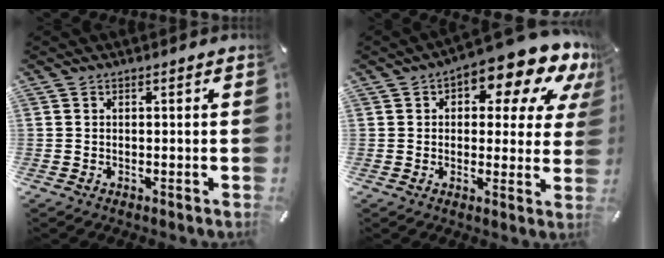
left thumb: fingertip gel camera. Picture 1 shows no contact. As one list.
[{"total": 14.3, "force": [9.0, 5.9, 9.5], "torque": [-0.126, -0.069, 0.144]}]